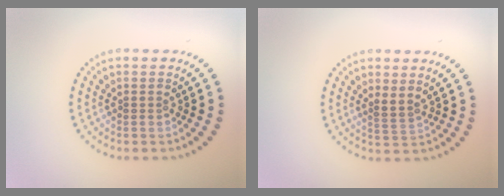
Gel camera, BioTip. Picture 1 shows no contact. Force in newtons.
{"total": 1.6, "press": 1.2, "slide": 1.0}